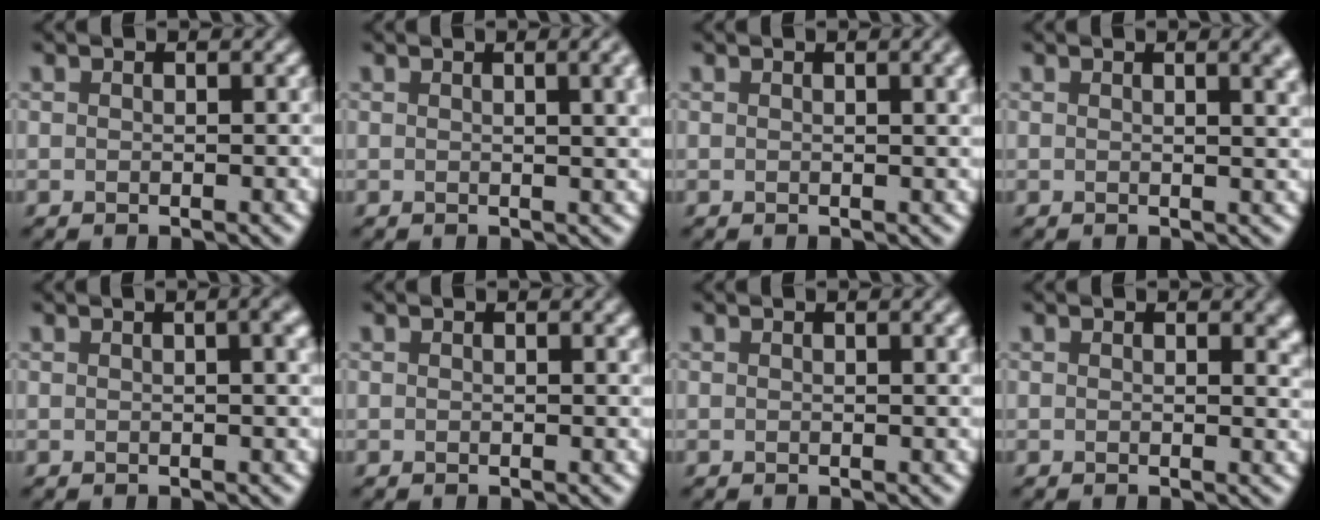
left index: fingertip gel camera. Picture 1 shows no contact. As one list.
[{"total": 5.0, "force": [1.5, 2.1, 4.3], "torque": [-0.026, 0.014, 0.015]}, {"total": 2.7, "force": [1.0, 0.9, 2.4], "torque": [-0.017, 0.007, 0.011]}, {"total": 3.4, "force": [1.5, 1.3, 2.7], "torque": [-0.014, 0.007, 0.017]}, {"total": 3.5, "force": [1.0, 1.3, 3.1], "torque": [-0.022, 0.011, 0.007]}, {"total": 0.6, "force": [0.3, 0.1, 0.5], "torque": [-0.003, 0.002, 0.004]}, {"total": 1.4, "force": [0.6, 0.4, 1.2], "torque": [-0.013, 0.004, 0.006]}, {"total": 1.6, "force": [0.6, 0.6, 1.3], "torque": [-0.010, -0.003, 0.009]}]